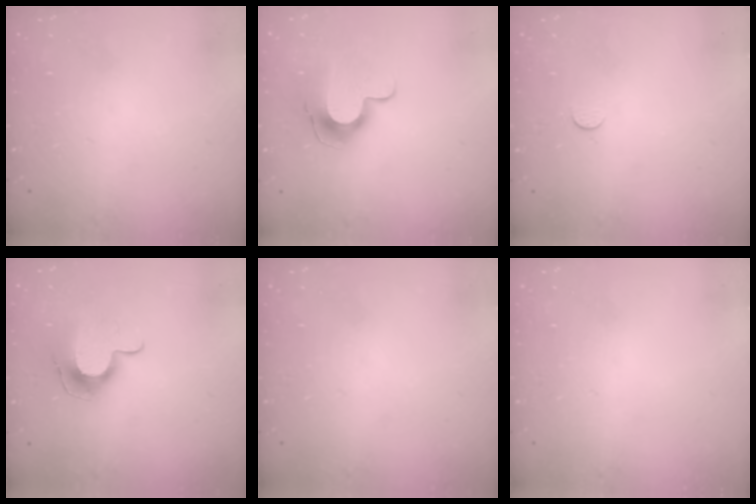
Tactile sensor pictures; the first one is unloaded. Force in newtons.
{"total": 10.4, "press": 10.4, "slide": 0.3}
{"total": 3.1, "press": 3.1, "slide": 0.4}
{"total": 10.3, "press": 10.3, "slide": 0.4}
{"total": 0.0}
{"total": 0.0}